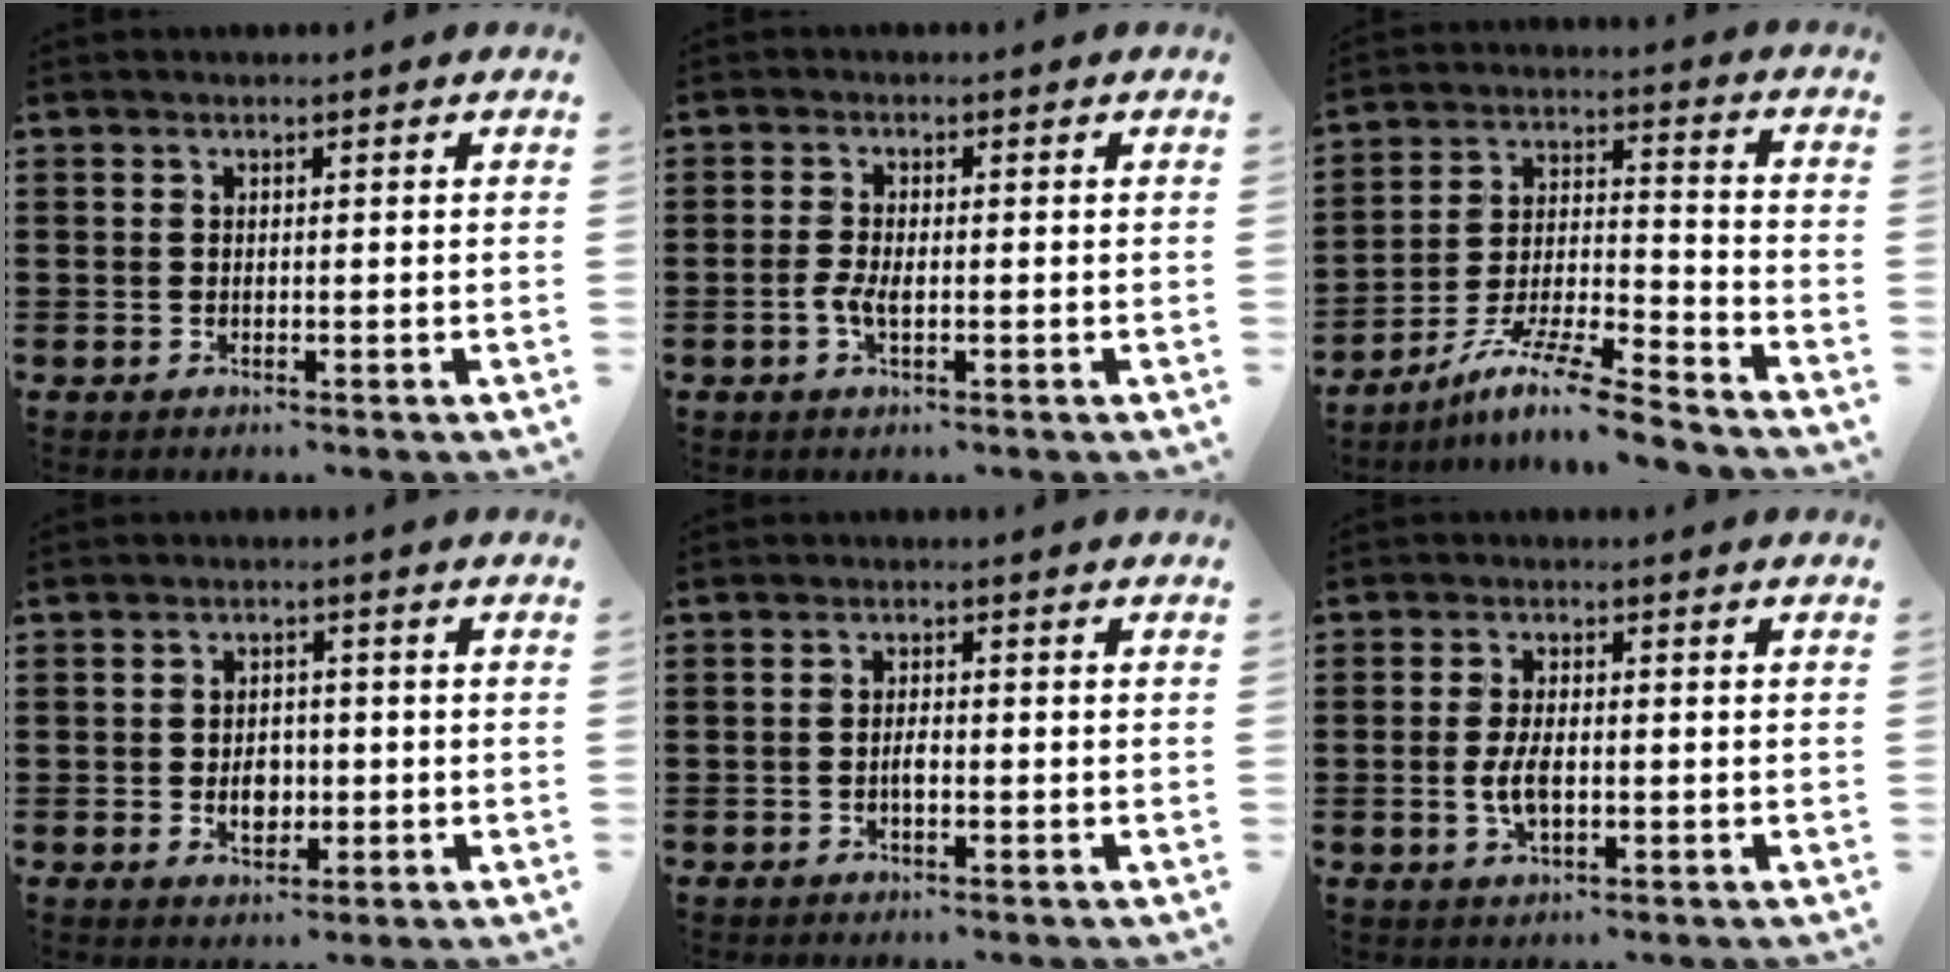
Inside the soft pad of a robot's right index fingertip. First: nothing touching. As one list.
[{"total": 2.4, "force": [-0.7, 0.9, 2.1], "torque": [-0.054, -0.004, -0.019]}, {"total": 10.3, "force": [-8.7, 0.9, 5.5], "torque": [-0.104, 0.013, -0.170]}, {"total": 3.8, "force": [-0.7, 2.8, 2.6], "torque": [-0.037, -0.001, -0.017]}, {"total": 1.7, "force": [-0.6, 0.5, 1.5], "torque": [-0.030, 0.001, -0.012]}, {"total": 4.3, "force": [-0.6, 1.9, 3.8], "torque": [-0.082, -0.002, -0.015]}]